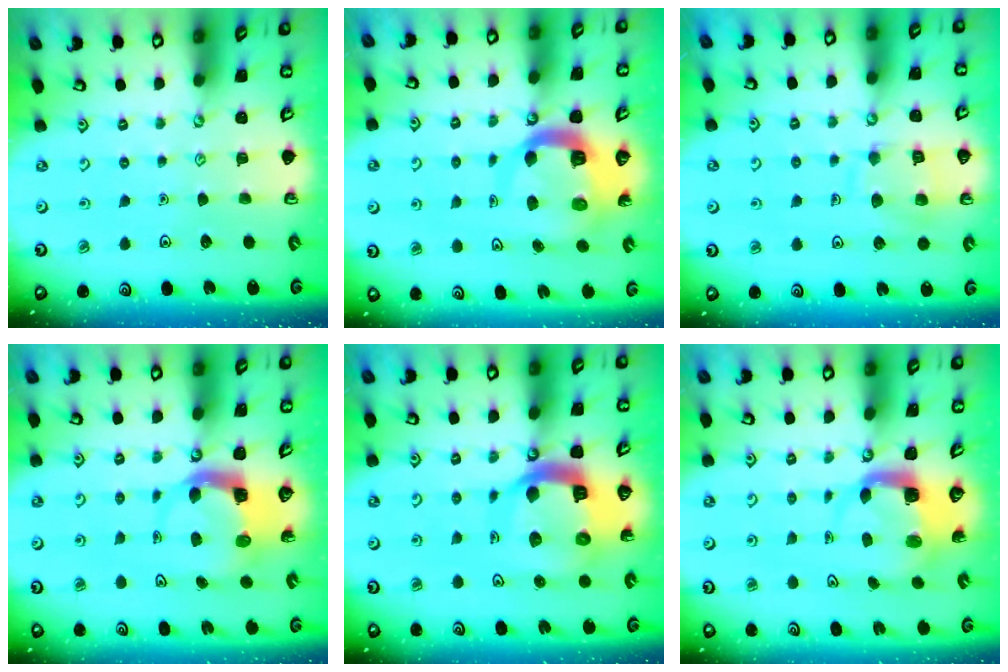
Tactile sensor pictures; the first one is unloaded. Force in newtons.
{"total": 9.3, "press": 9.2, "slide": 1.3}
{"total": 11.7, "press": 11.6, "slide": 1.3}
{"total": 5.5, "press": 5.5, "slide": 0.9}
{"total": 15.7, "press": 15.6, "slide": 1.7}
{"total": 5.3, "press": 5.3, "slide": 0.8}